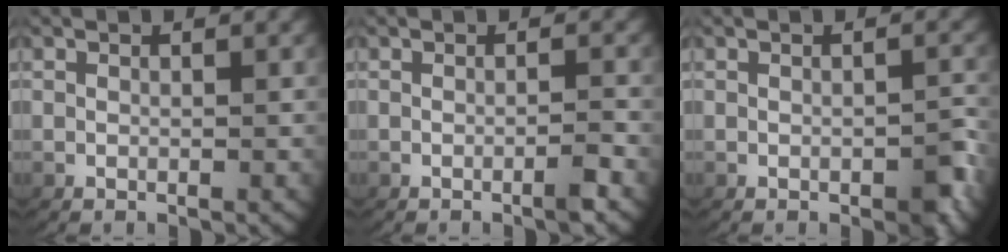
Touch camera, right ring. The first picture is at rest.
{"total": 1.2, "force": [-0.7, 0.1, 1.0], "torque": [-0.011, 0.006, -0.016]}
{"total": 1.8, "force": [-0.9, 0.7, 1.3], "torque": [-0.022, -0.001, -0.014]}